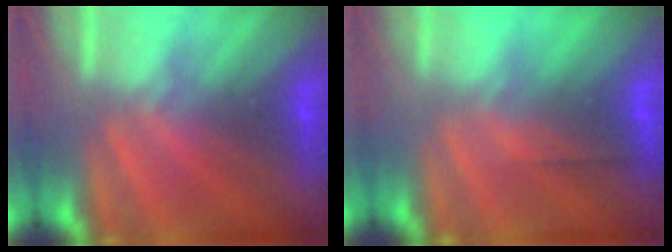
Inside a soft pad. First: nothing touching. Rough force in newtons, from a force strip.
{"total": 2.6}